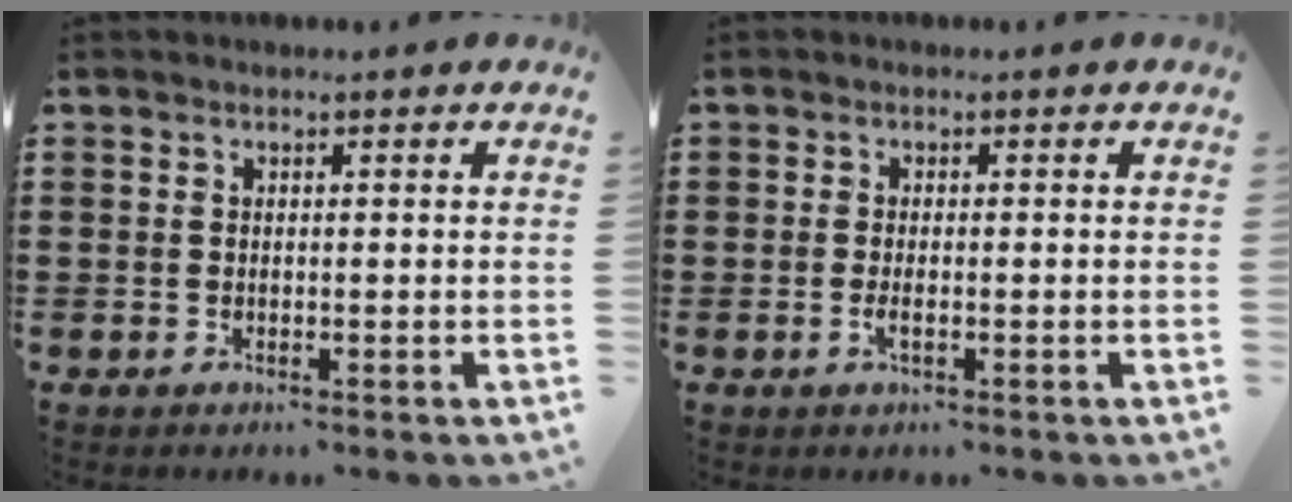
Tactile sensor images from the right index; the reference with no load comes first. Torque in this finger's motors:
{"motor_torque": [0.80, 1.34, 0.01, 0.02]}